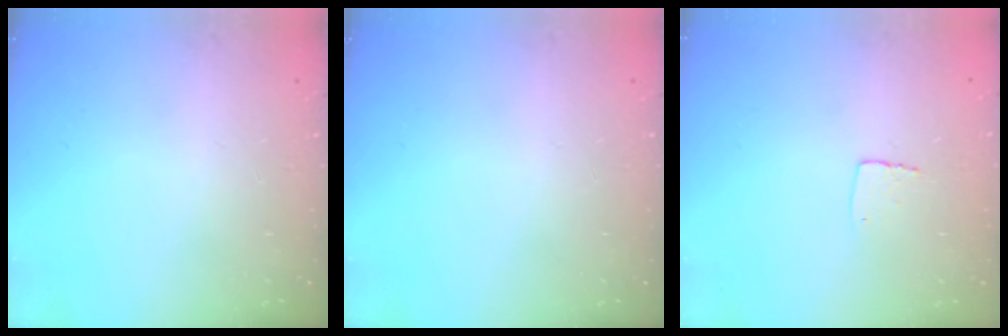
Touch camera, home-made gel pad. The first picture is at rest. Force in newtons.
{"total": 0.0}
{"total": 4.0, "press": 4.0, "slide": 0.3}